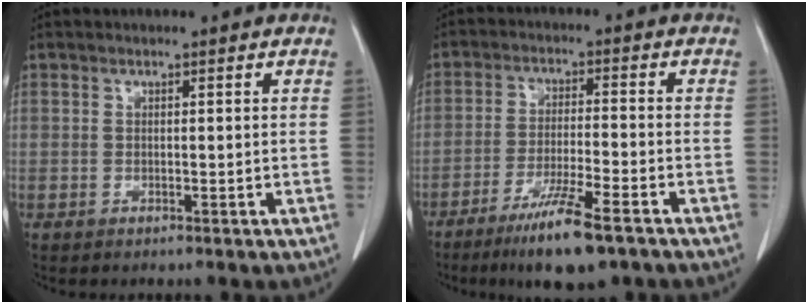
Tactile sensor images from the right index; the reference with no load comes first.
{"total": 9.9, "force": [-6.6, 0.8, 7.3], "torque": [-0.131, -0.023, -0.112]}